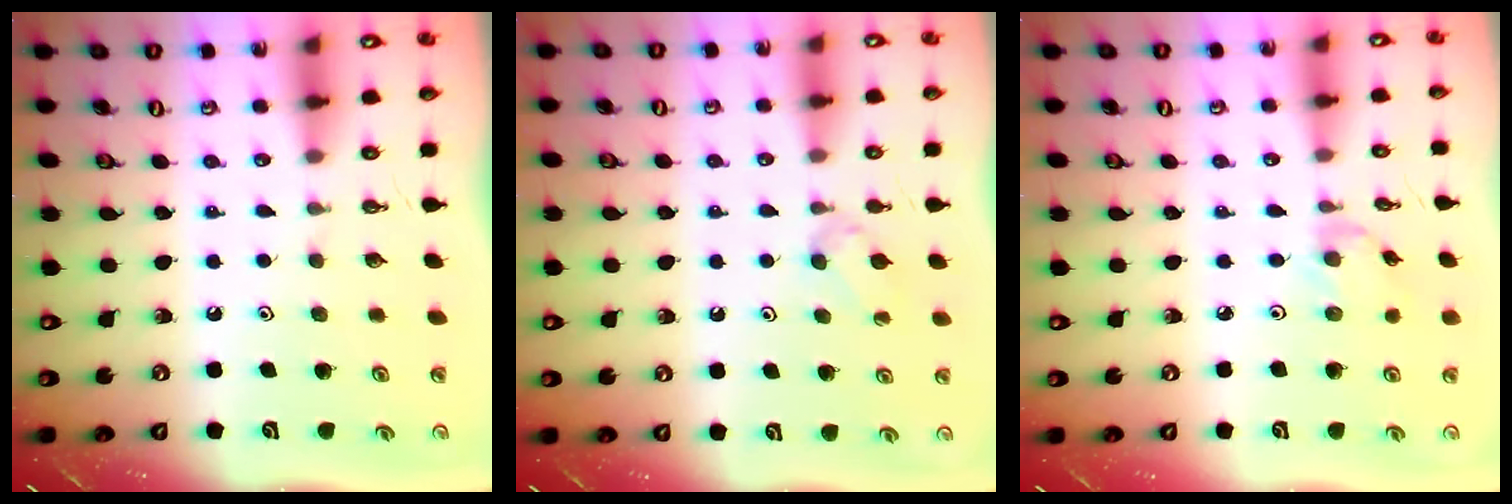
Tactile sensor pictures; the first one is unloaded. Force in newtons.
{"total": 3.1, "press": 3.0, "slide": 0.6}
{"total": 2.0, "press": 2.0, "slide": 0.3}